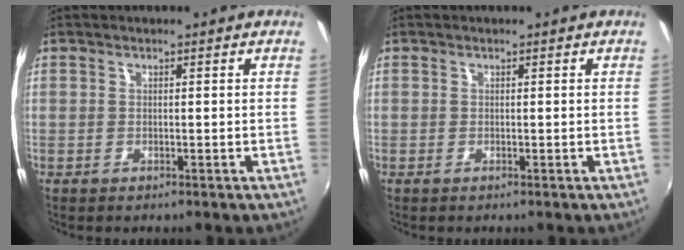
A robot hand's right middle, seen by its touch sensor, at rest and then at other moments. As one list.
[{"total": 0.0}]